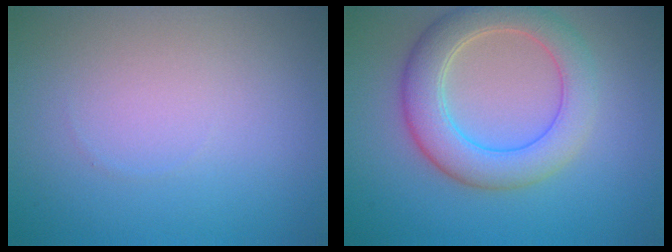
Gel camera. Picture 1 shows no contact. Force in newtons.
{"total": 6.0, "press": 6.0, "slide": 0.3}